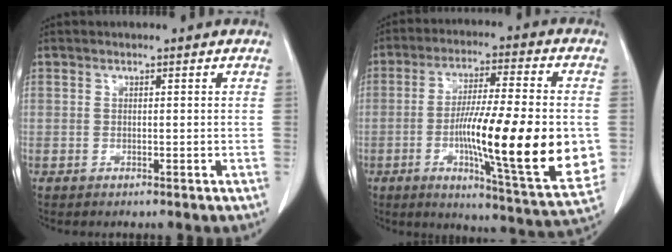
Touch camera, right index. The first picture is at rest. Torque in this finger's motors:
{"motor_torque": [2.14, 0.00, 0.56, 0.14]}